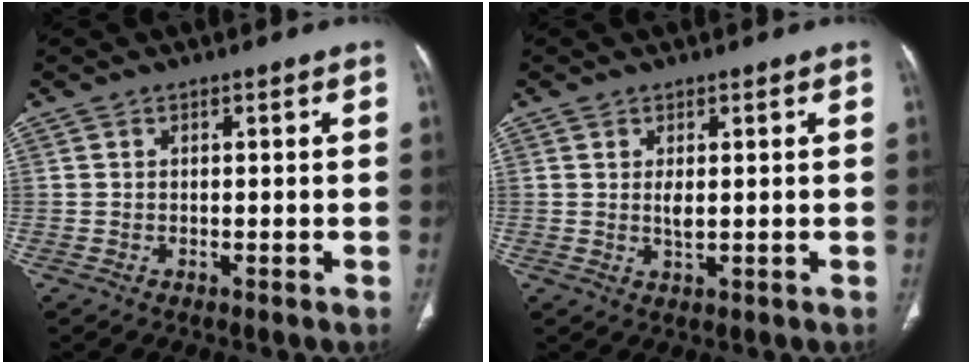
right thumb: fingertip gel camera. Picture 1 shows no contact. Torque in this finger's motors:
{"motor_torque": [3.19, 1.09, 0.55, -0.78, -0.01]}